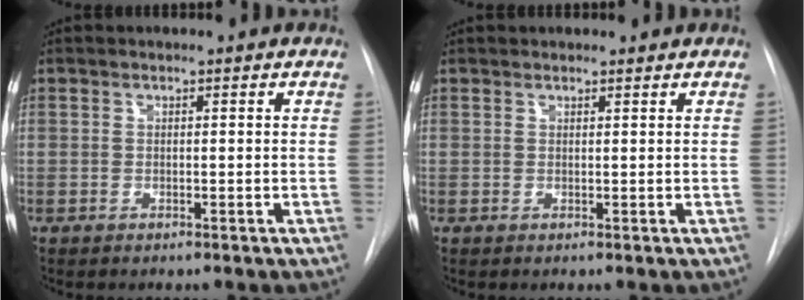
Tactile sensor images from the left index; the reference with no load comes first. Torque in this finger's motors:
{"motor_torque": [0.23, -0.20, -0.21, 0.00]}